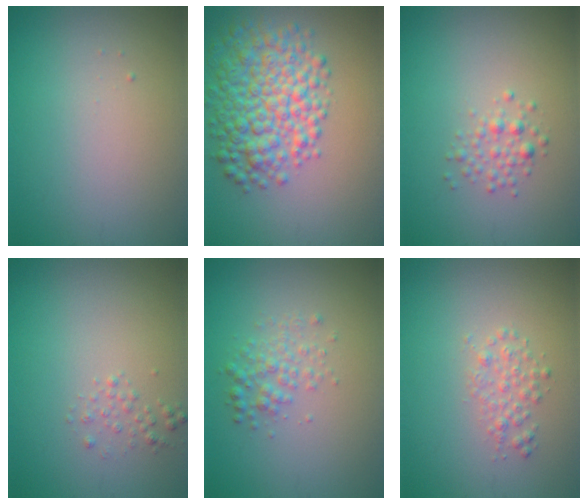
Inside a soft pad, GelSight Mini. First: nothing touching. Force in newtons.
{"total": 7.1, "press": 7.1, "slide": 0.1}
{"total": 1.5, "press": 1.5, "slide": 0.0}
{"total": 0.9, "press": 0.9, "slide": 0.1}
{"total": 2.1, "press": 2.1, "slide": 0.0}
{"total": 1.6, "press": 1.6, "slide": 0.1}